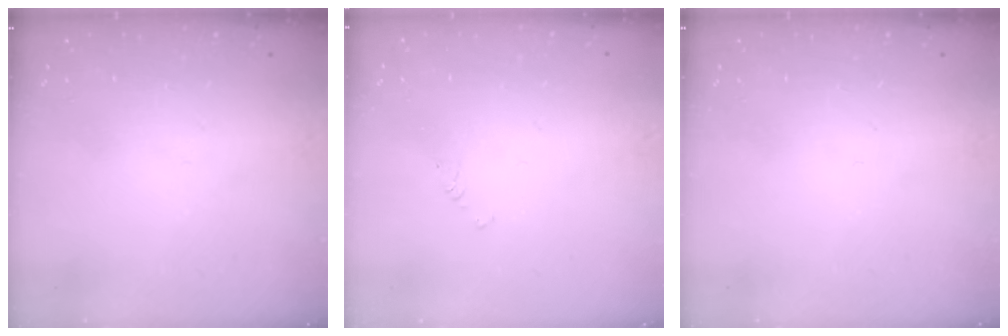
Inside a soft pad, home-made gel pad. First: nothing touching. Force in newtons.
{"total": 2.0, "press": 2.0, "slide": 0.3}
{"total": 0.0}